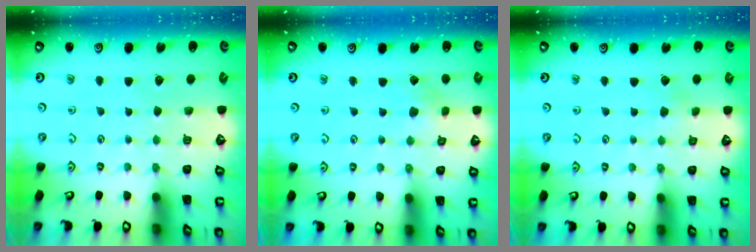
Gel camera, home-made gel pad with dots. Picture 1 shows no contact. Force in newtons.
{"total": 2.8, "press": 2.8, "slide": 0.5}
{"total": 1.6, "press": 1.6, "slide": 0.0}